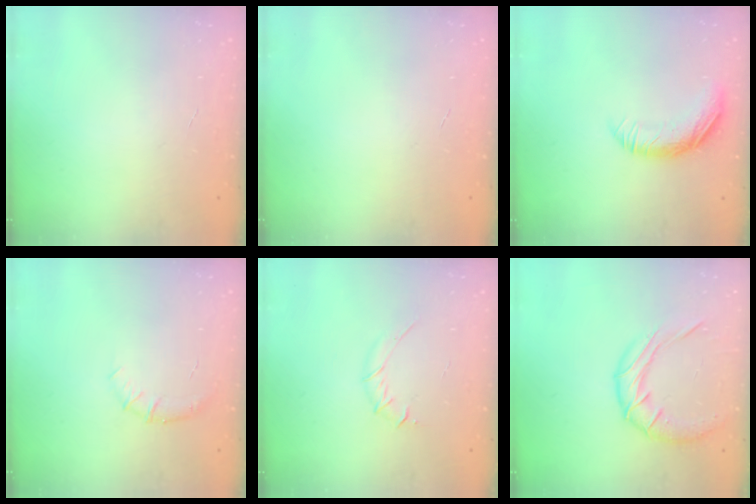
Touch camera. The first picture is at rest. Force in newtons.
{"total": 0.0}
{"total": 10.8, "press": 10.5, "slide": 2.3}
{"total": 6.7, "press": 6.5, "slide": 1.8}
{"total": 5.4, "press": 5.1, "slide": 1.6}
{"total": 12.9, "press": 12.8, "slide": 1.5}